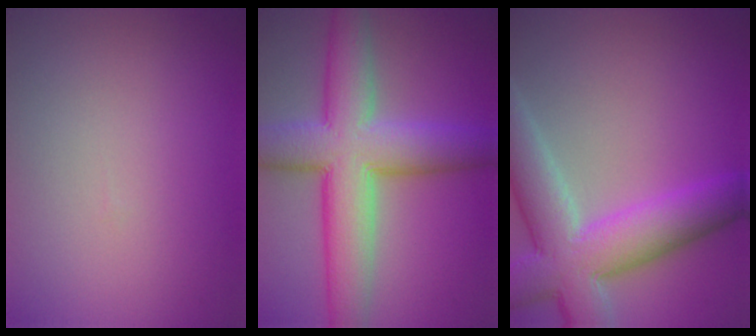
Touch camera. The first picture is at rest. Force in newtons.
{"total": 10.0, "press": 10.0, "slide": 0.4}
{"total": 9.4, "press": 9.4, "slide": 1.0}